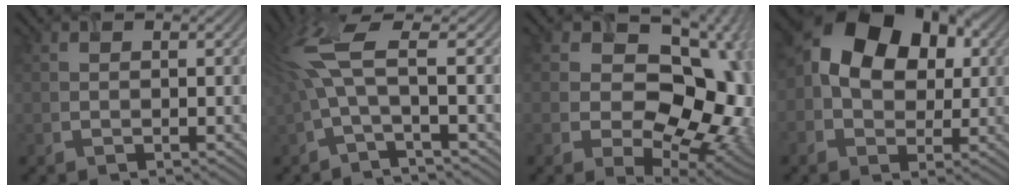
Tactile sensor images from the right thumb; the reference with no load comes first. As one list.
[{"total": 6.2, "force": [0.5, 1.3, 6.1], "torque": [-0.146, 0.010, 0.005]}, {"total": 17.9, "force": [-1.1, 13.3, 12.0], "torque": [-0.128, 0.009, -0.023]}, {"total": 11.9, "force": [2.2, 8.6, 8.0], "torque": [-0.148, 0.017, 0.034]}]